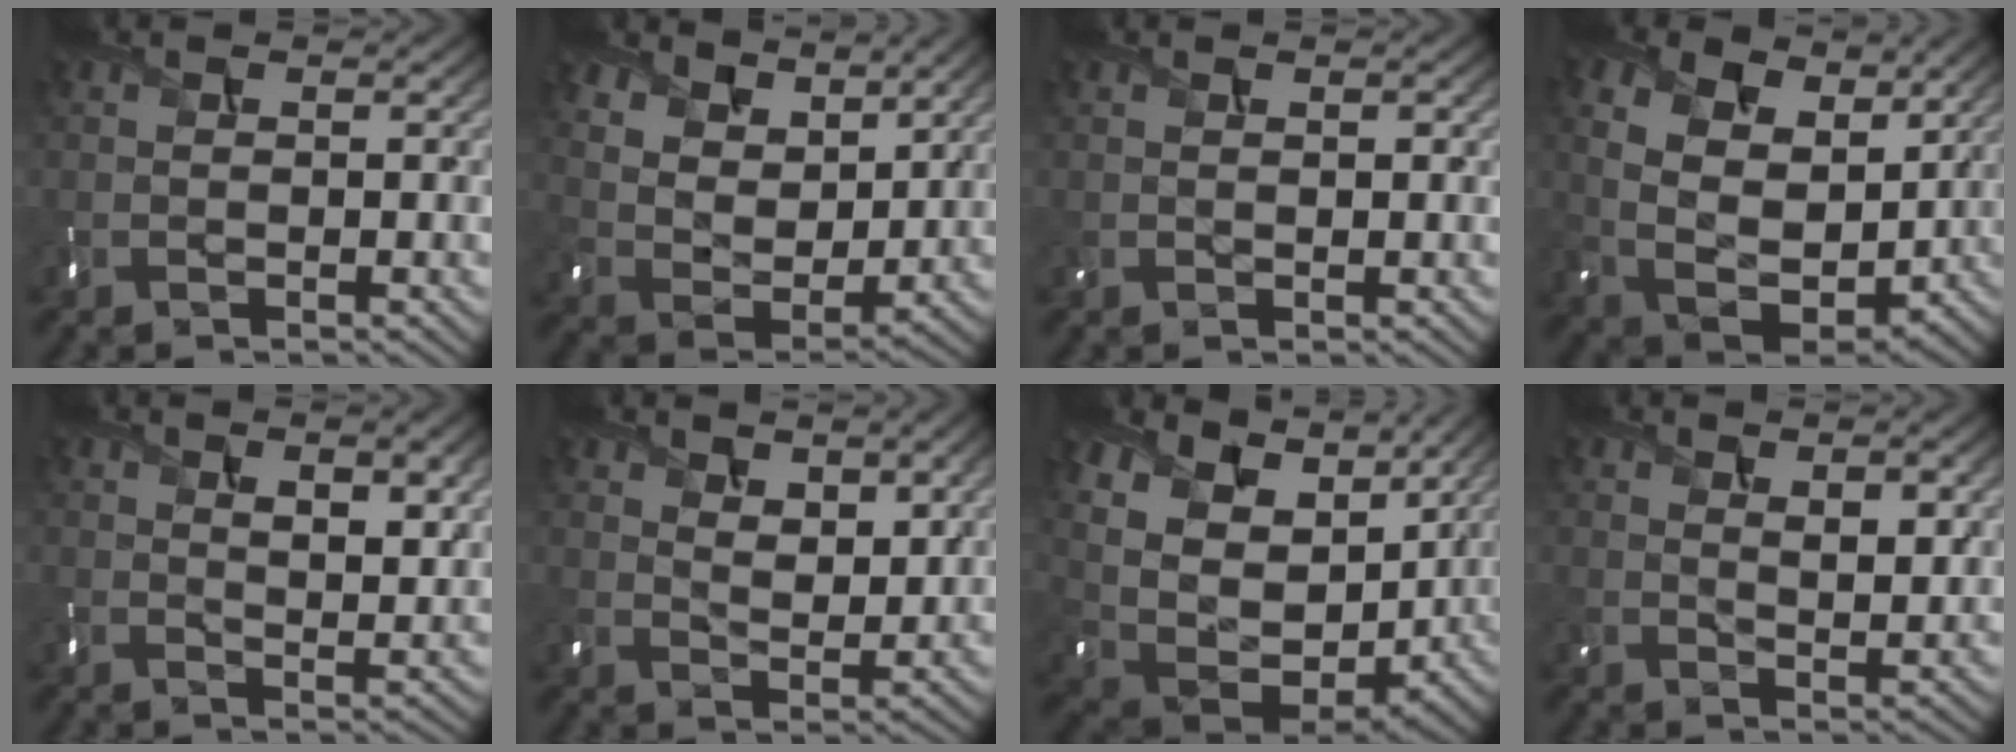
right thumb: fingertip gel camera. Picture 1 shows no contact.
{"total": 9.6, "force": [6.9, 5.1, 4.2], "torque": [-0.117, -0.027, 0.136]}
{"total": 1.2, "force": [0.5, 0.6, 0.8], "torque": [-0.017, -0.002, 0.013]}
{"total": 12.4, "force": [5.2, 7.6, 8.2], "torque": [-0.199, -0.002, 0.081]}
{"total": 6.3, "force": [2.9, 2.7, 4.9], "torque": [-0.081, -0.004, 0.052]}
{"total": 6.2, "force": [3.9, 3.1, 3.7], "torque": [-0.072, -0.011, 0.074]}
{"total": 15.5, "force": [7.5, 9.9, 9.3], "torque": [-0.240, 0.021, 0.157]}
{"total": 4.7, "force": [2.5, 1.9, 3.5], "torque": [-0.065, -0.007, 0.048]}